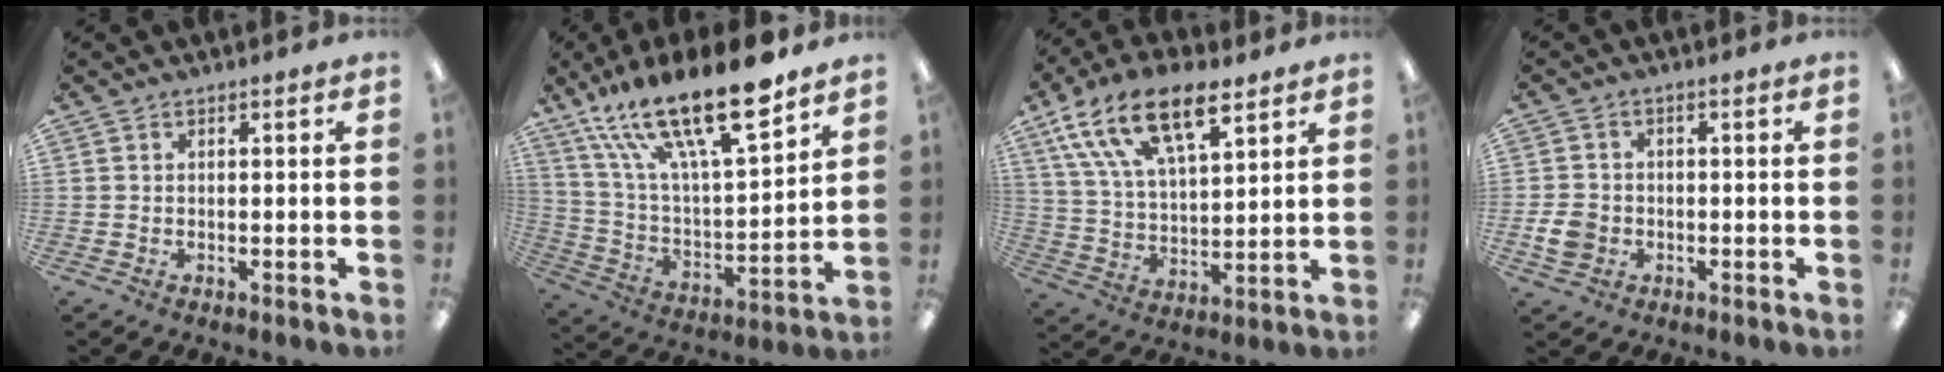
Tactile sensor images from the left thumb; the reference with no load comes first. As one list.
[{"total": 23.8, "force": [17.1, 6.4, 15.3], "torque": [-0.264, -0.108, 0.290]}, {"total": 17.7, "force": [11.1, 8.2, 11.0], "torque": [-0.201, -0.041, 0.198]}, {"total": 4.7, "force": [-1.3, 3.9, 2.3], "torque": [-0.042, 0.002, -0.027]}]